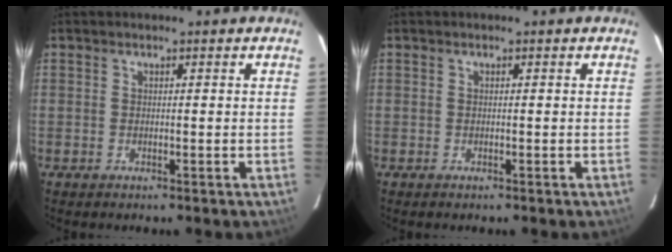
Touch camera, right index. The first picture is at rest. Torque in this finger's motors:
{"motor_torque": [0.03, 0.05, 0.08, 0.01]}